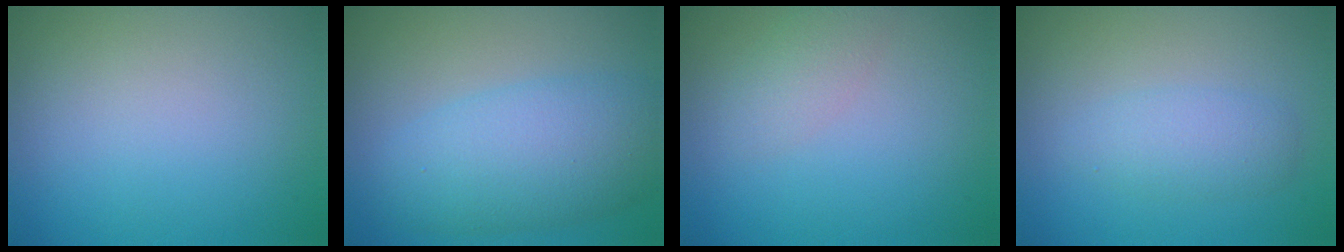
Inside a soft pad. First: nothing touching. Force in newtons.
{"total": 6.7, "press": 6.7, "slide": 0.1}
{"total": 1.8, "press": 1.8, "slide": 0.1}
{"total": 2.4, "press": 2.4, "slide": 0.1}